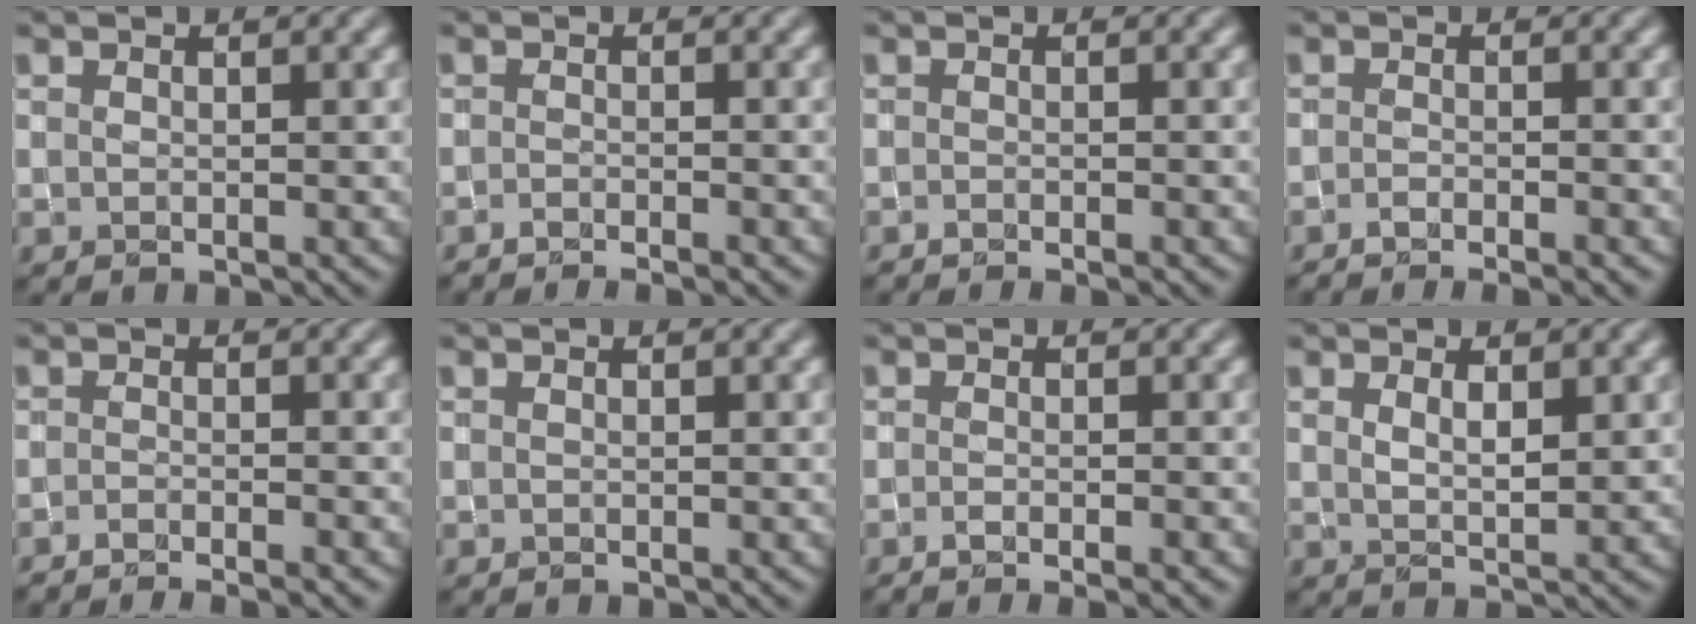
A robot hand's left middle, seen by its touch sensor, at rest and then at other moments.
{"total": 2.9, "force": [-2.2, 0.5, 1.9], "torque": [-0.027, 0.002, -0.041]}
{"total": 2.0, "force": [-1.5, 0.4, 1.3], "torque": [-0.015, -0.002, -0.026]}
{"total": 3.7, "force": [-2.6, 0.8, 2.5], "torque": [-0.038, 0.003, -0.041]}
{"total": 3.7, "force": [-2.8, 0.7, 2.4], "torque": [-0.033, 0.002, -0.049]}
{"total": 0.0}
{"total": 3.0, "force": [-1.5, 1.0, 2.4], "torque": [-0.031, -0.002, -0.020]}
{"total": 1.6, "force": [1.0, 0.4, 1.2], "torque": [-0.021, 0.000, 0.021]}